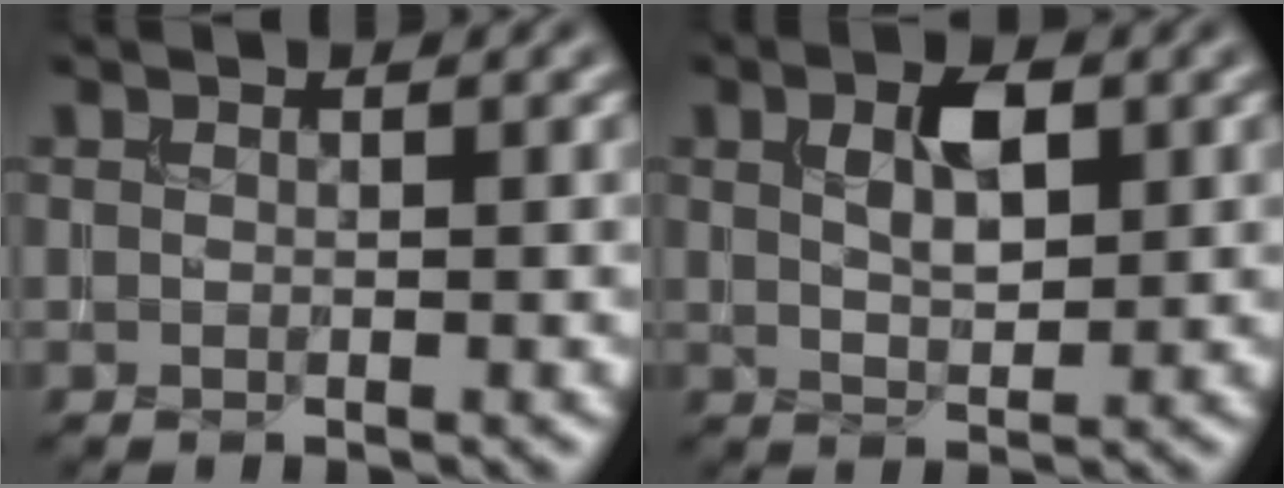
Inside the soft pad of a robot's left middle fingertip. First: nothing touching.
{"total": 3.7, "force": [1.3, 1.8, 3.0], "torque": [-0.058, 0.000, 0.025]}